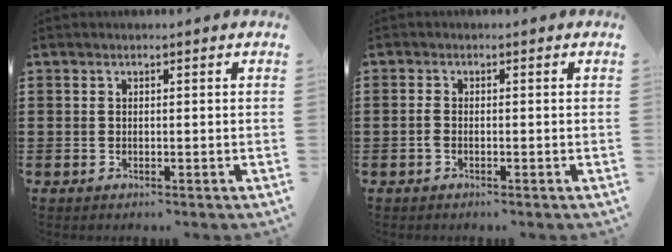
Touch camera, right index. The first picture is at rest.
{"total": 1.1, "force": [-0.5, 0.4, 0.9], "torque": [-0.025, -0.005, -0.011]}